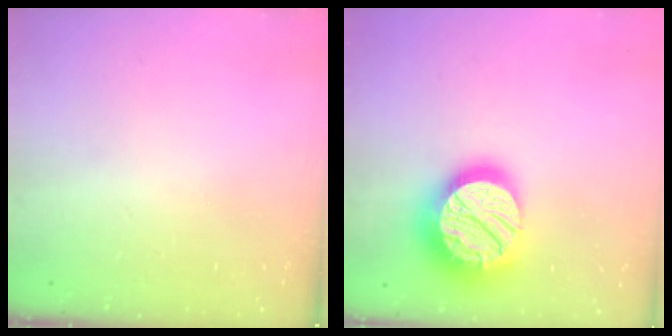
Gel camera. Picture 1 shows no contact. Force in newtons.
{"total": 24.1, "press": 24.0, "slide": 1.8}